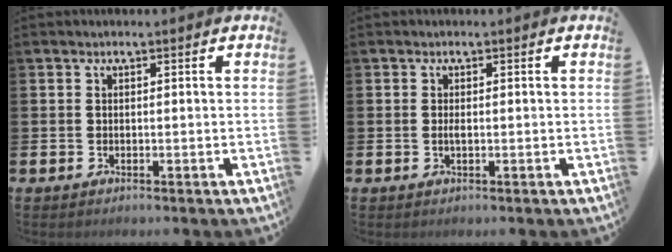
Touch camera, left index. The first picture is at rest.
{"total": 1.2, "force": [-0.3, 0.3, 1.1], "torque": [-0.020, 0.001, -0.006]}